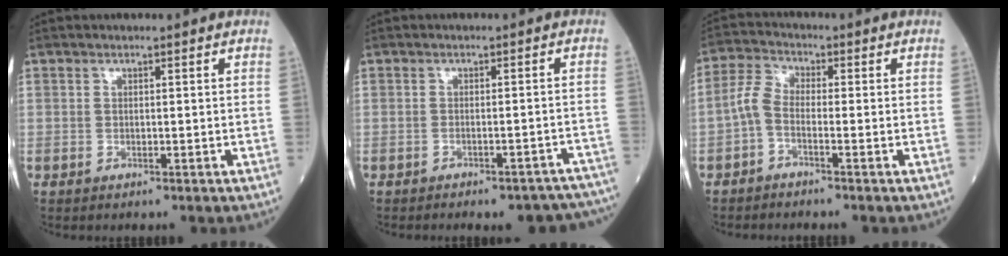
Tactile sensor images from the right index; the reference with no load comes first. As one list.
[{"total": 10.8, "force": [-9.7, 3.3, 3.3], "torque": [-0.023, 0.023, -0.099]}, {"total": 3.5, "force": [-1.4, 1.5, 2.8], "torque": [-0.066, 0.009, -0.038]}]